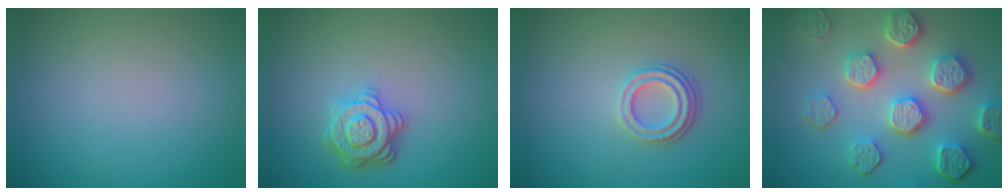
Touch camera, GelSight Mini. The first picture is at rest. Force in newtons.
{"total": 3.6, "press": 3.3, "slide": 1.5}
{"total": 3.2, "press": 2.4, "slide": 2.1}
{"total": 7.5, "press": 5.8, "slide": 4.7}